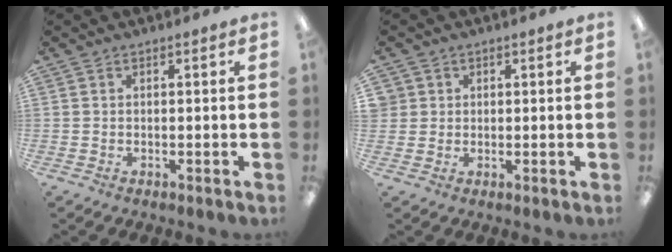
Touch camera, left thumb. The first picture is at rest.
{"total": 2.7, "force": [0.9, 2.5, -0.1], "torque": [-0.006, 0.004, 0.017]}